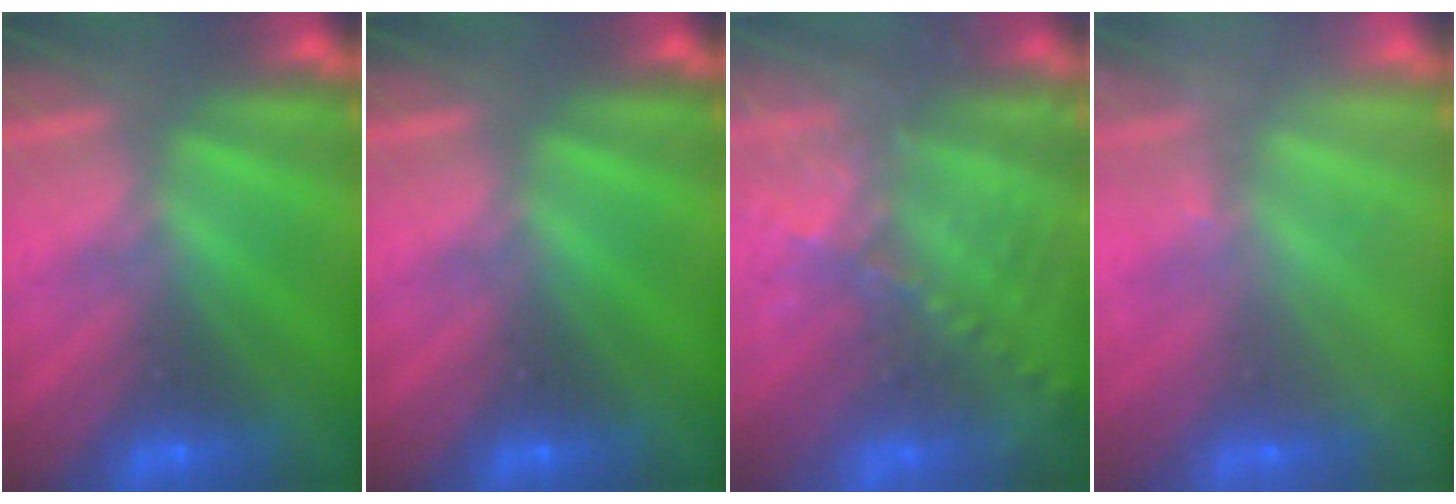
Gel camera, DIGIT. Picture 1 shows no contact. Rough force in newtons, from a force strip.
{"total": 0.0}
{"total": 9.6}
{"total": 2.2}